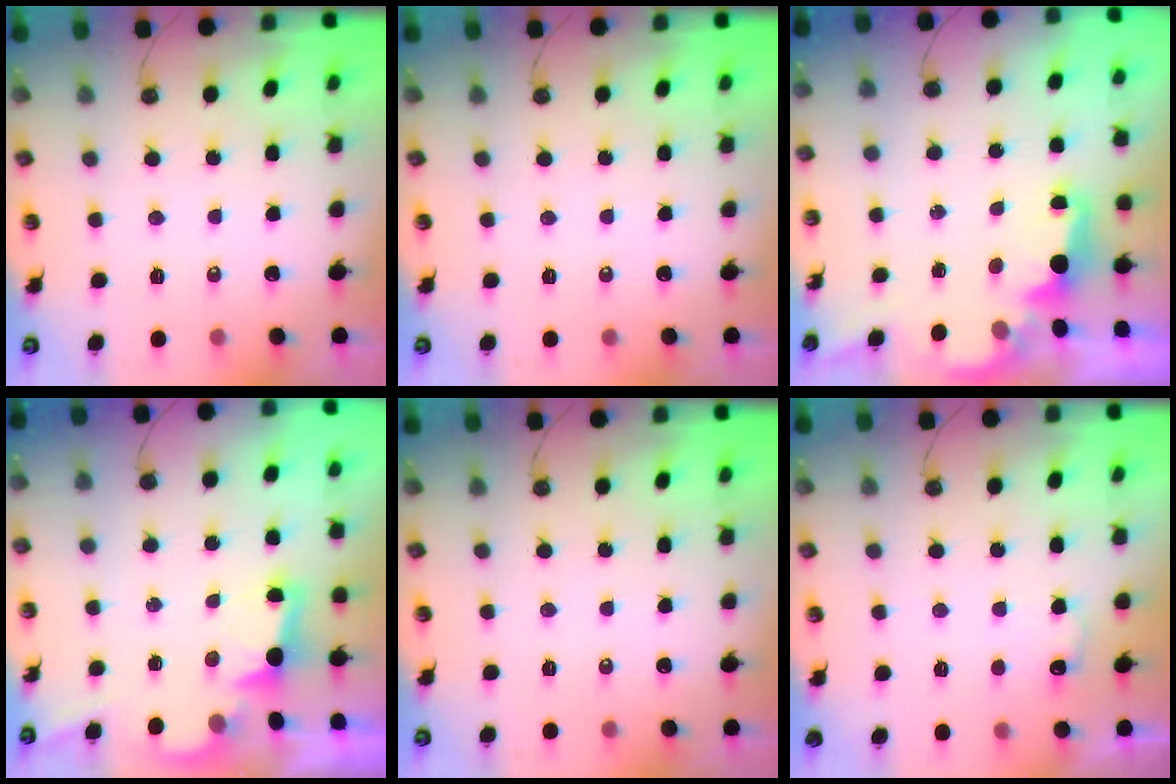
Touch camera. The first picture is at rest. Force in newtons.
{"total": 0.0}
{"total": 2.2, "press": 2.1, "slide": 0.8}
{"total": 2.4, "press": 2.3, "slide": 0.7}
{"total": 0.0}
{"total": 6.8, "press": 6.8, "slide": 0.5}